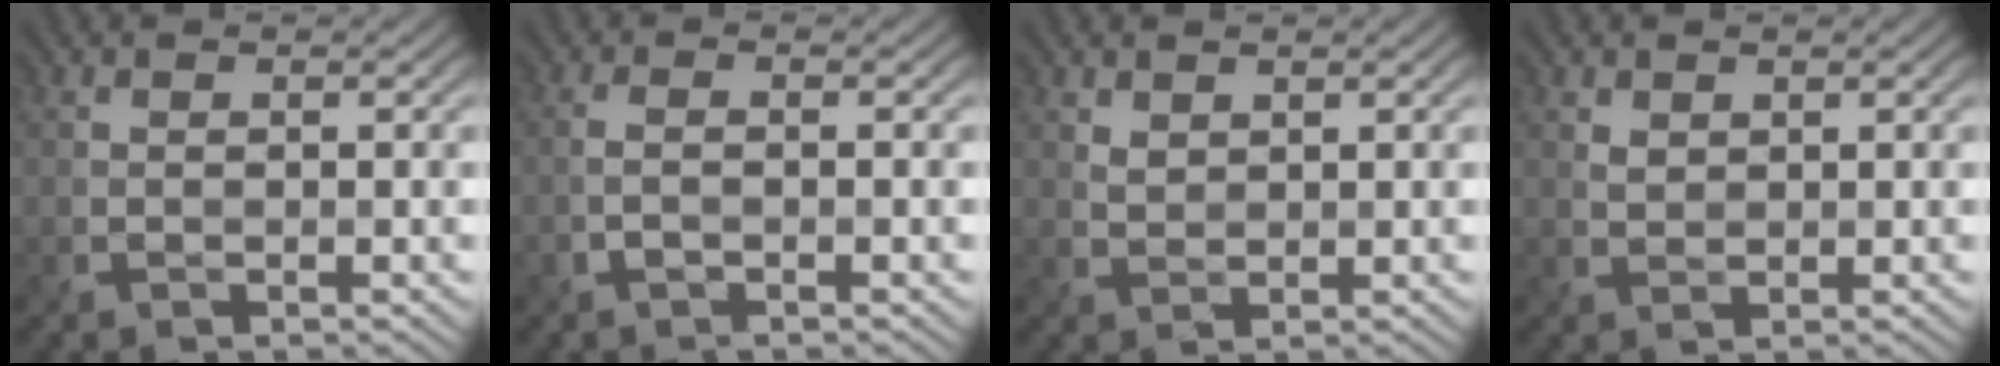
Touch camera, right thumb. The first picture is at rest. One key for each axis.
{"total": 1.3, "fx": -0.8, "fy": 0.2, "fz": 1.0, "tx": -0.023, "ty": 0.001, "tz": -0.021}
{"total": 1.3, "fx": 1.1, "fy": 0.7, "fz": 0.3, "tx": -0.013, "ty": -0.003, "tz": 0.028}
{"total": 1.0, "fx": 0.8, "fy": 0.7, "fz": 0.2, "tx": -0.010, "ty": -0.003, "tz": 0.020}